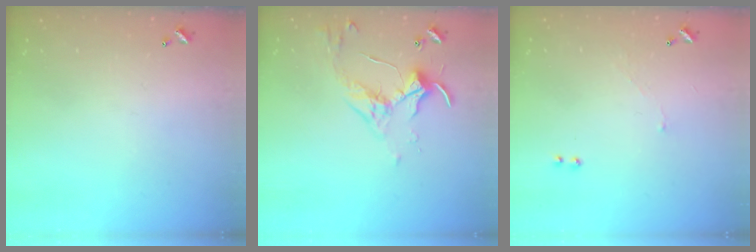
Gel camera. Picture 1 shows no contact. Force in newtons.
{"total": 3.4, "press": 3.3, "slide": 0.7}
{"total": 2.0, "press": 1.9, "slide": 0.7}